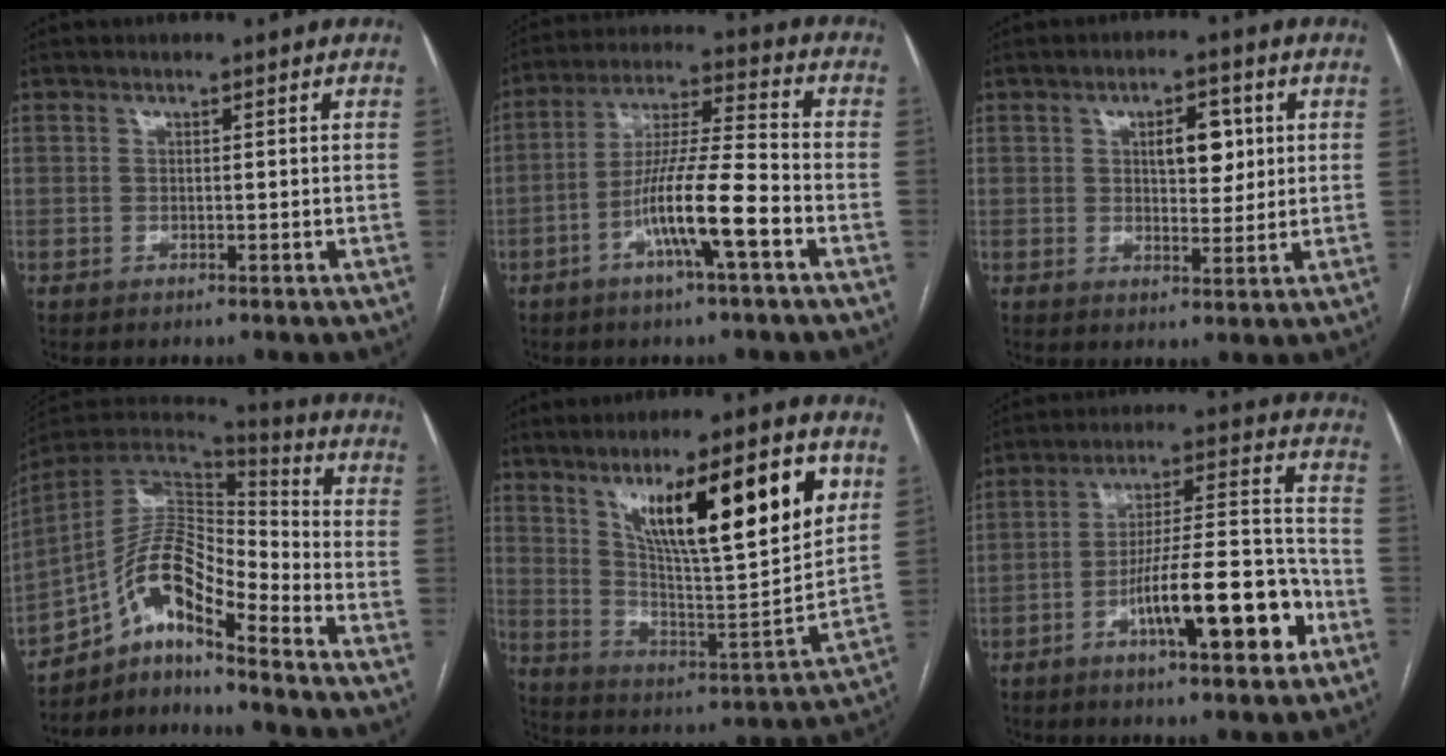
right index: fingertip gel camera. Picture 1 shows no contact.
{"total": 11.6, "force": [-4.8, 0.4, 10.5], "torque": [-0.196, 0.006, -0.088]}
{"total": 5.7, "force": [1.6, 2.8, 4.8], "torque": [-0.069, 0.007, 0.027]}
{"total": 13.6, "force": [-9.0, 3.2, 9.7], "torque": [-0.176, 0.031, -0.158]}
{"total": 22.2, "force": [10.4, 3.1, 19.3], "torque": [-0.297, -0.002, 0.172]}
{"total": 15.3, "force": [-6.5, 2.7, 13.6], "torque": [-0.217, 0.015, -0.097]}